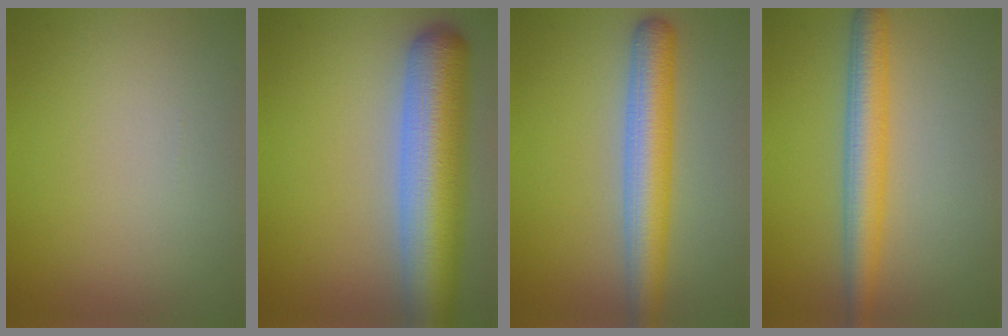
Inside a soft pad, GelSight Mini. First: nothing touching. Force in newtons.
{"total": 10.1, "press": 10.1, "slide": 0.6}
{"total": 5.5, "press": 5.5, "slide": 0.3}
{"total": 4.3, "press": 4.3, "slide": 0.0}